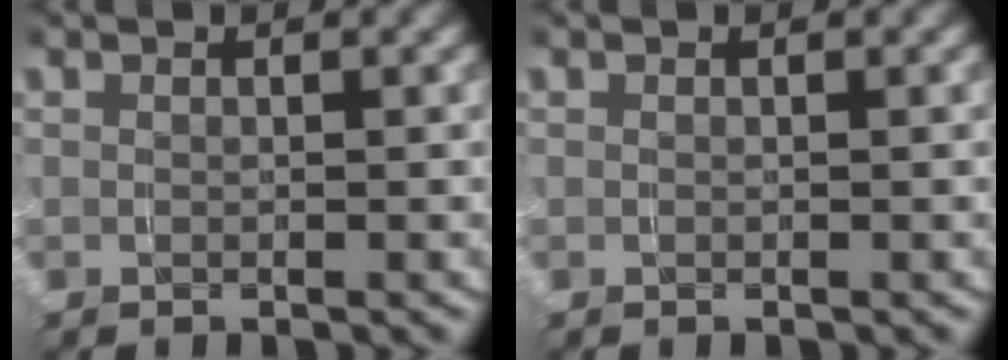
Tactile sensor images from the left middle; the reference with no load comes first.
{"total": 0.0}